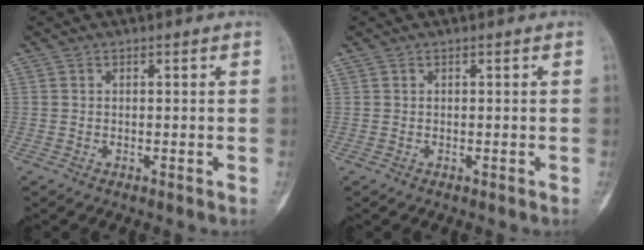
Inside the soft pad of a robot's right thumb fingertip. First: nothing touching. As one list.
[{"total": 0.0}]